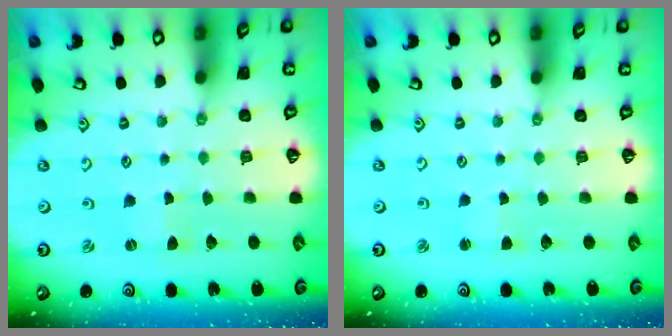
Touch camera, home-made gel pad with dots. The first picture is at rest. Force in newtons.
{"total": 1.3, "press": 1.2, "slide": 0.3}